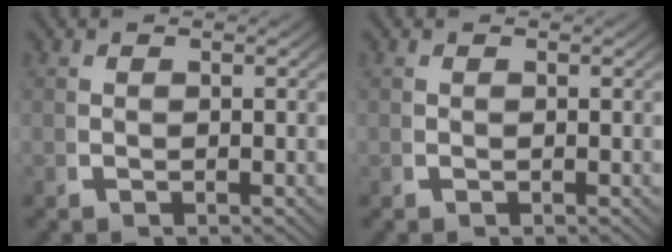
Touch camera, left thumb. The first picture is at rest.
{"total": 0.0}